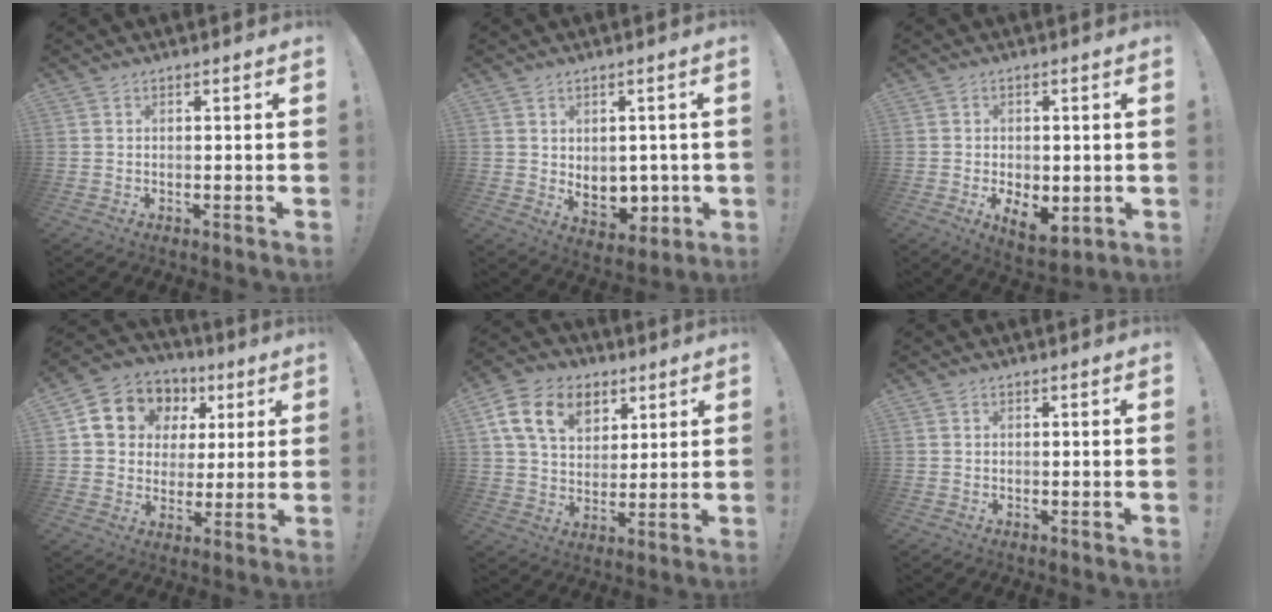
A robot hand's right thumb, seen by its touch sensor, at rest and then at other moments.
{"total": 7.1, "force": [0.5, 5.8, 4.0], "torque": [-0.037, -0.007, 0.018]}
{"total": 6.7, "force": [-1.3, 4.3, 4.9], "torque": [-0.069, -0.002, -0.018]}
{"total": 12.7, "force": [5.1, 10.6, 4.8], "torque": [-0.076, -0.022, 0.106]}
{"total": 16.1, "force": [7.3, 11.4, 8.8], "torque": [-0.136, -0.028, 0.139]}
{"total": 0.0}